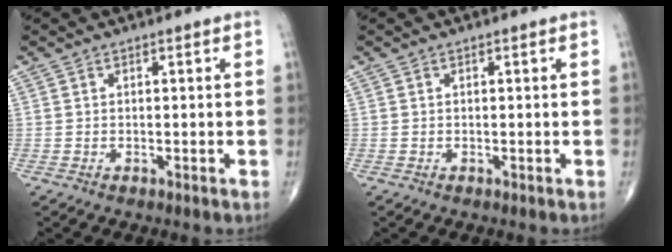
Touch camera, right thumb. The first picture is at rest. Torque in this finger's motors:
{"motor_torque": [-0.14, -0.04, -0.06, -0.15, 0.02]}